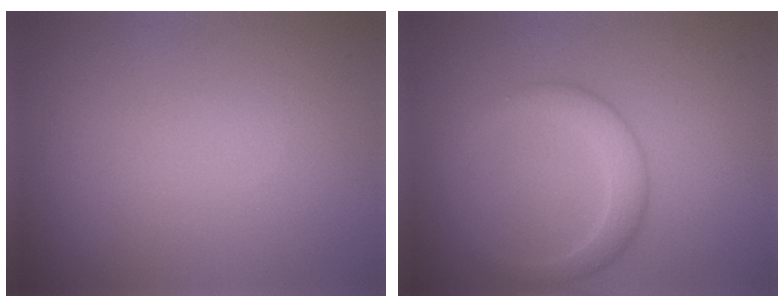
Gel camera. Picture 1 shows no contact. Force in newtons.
{"total": 2.8, "press": 2.8, "slide": 0.0}